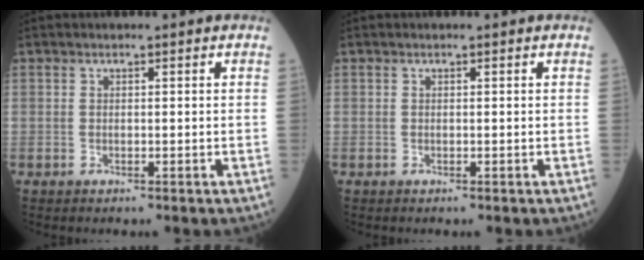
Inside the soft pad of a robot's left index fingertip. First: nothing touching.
{"total": 0.0}